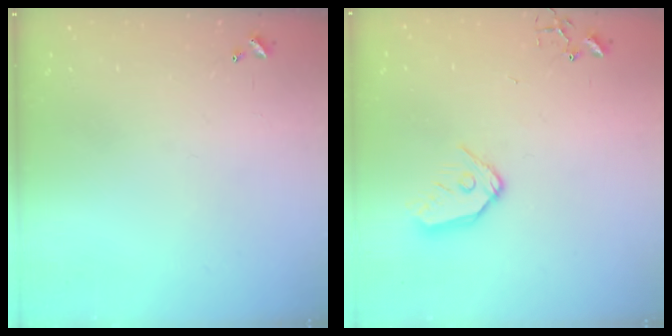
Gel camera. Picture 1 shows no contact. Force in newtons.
{"total": 10.7, "press": 10.6, "slide": 1.1}